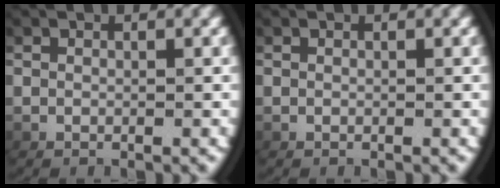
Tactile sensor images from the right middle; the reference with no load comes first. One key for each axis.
{"total": 0.0}